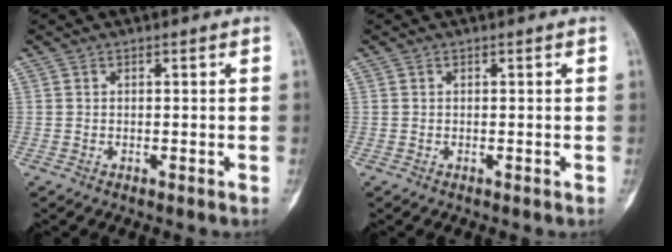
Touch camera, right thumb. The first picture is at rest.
{"total": 0.0}